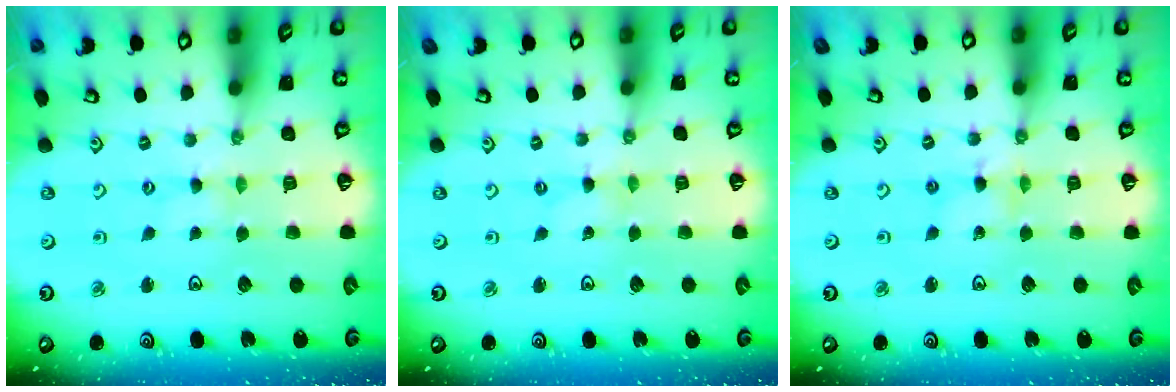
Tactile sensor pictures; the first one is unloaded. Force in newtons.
{"total": 0.0}
{"total": 2.6, "press": 2.6, "slide": 0.3}